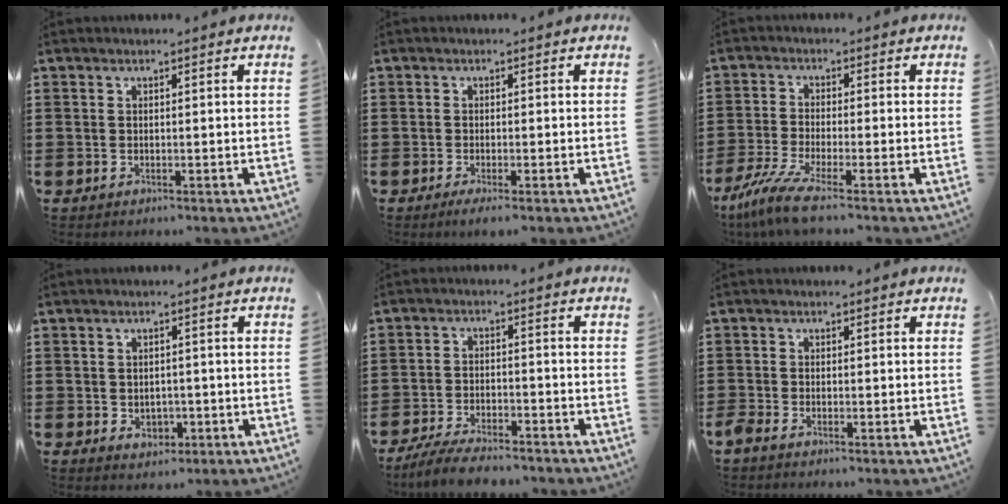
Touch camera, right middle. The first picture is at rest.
{"total": 1.0, "force": [-0.5, 0.0, 0.9], "torque": [-0.015, -0.004, -0.010]}
{"total": 5.7, "force": [-4.0, 0.2, 4.0], "torque": [-0.104, -0.024, -0.080]}
{"total": 2.3, "force": [-0.6, 1.6, 1.5], "torque": [-0.023, -0.003, -0.014]}
{"total": 5.4, "force": [-4.9, 0.7, 2.1], "torque": [-0.048, -0.005, -0.097]}
{"total": 0.9, "force": [-0.8, 0.2, 0.5], "torque": [-0.020, -0.005, -0.016]}